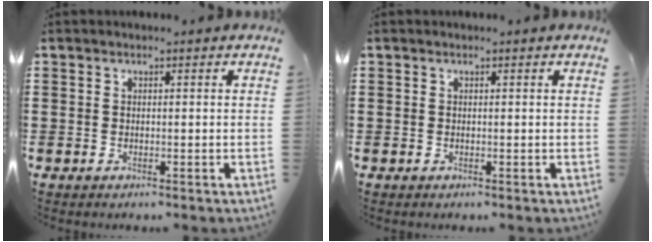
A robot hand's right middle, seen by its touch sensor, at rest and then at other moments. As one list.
[{"total": 0.0}]